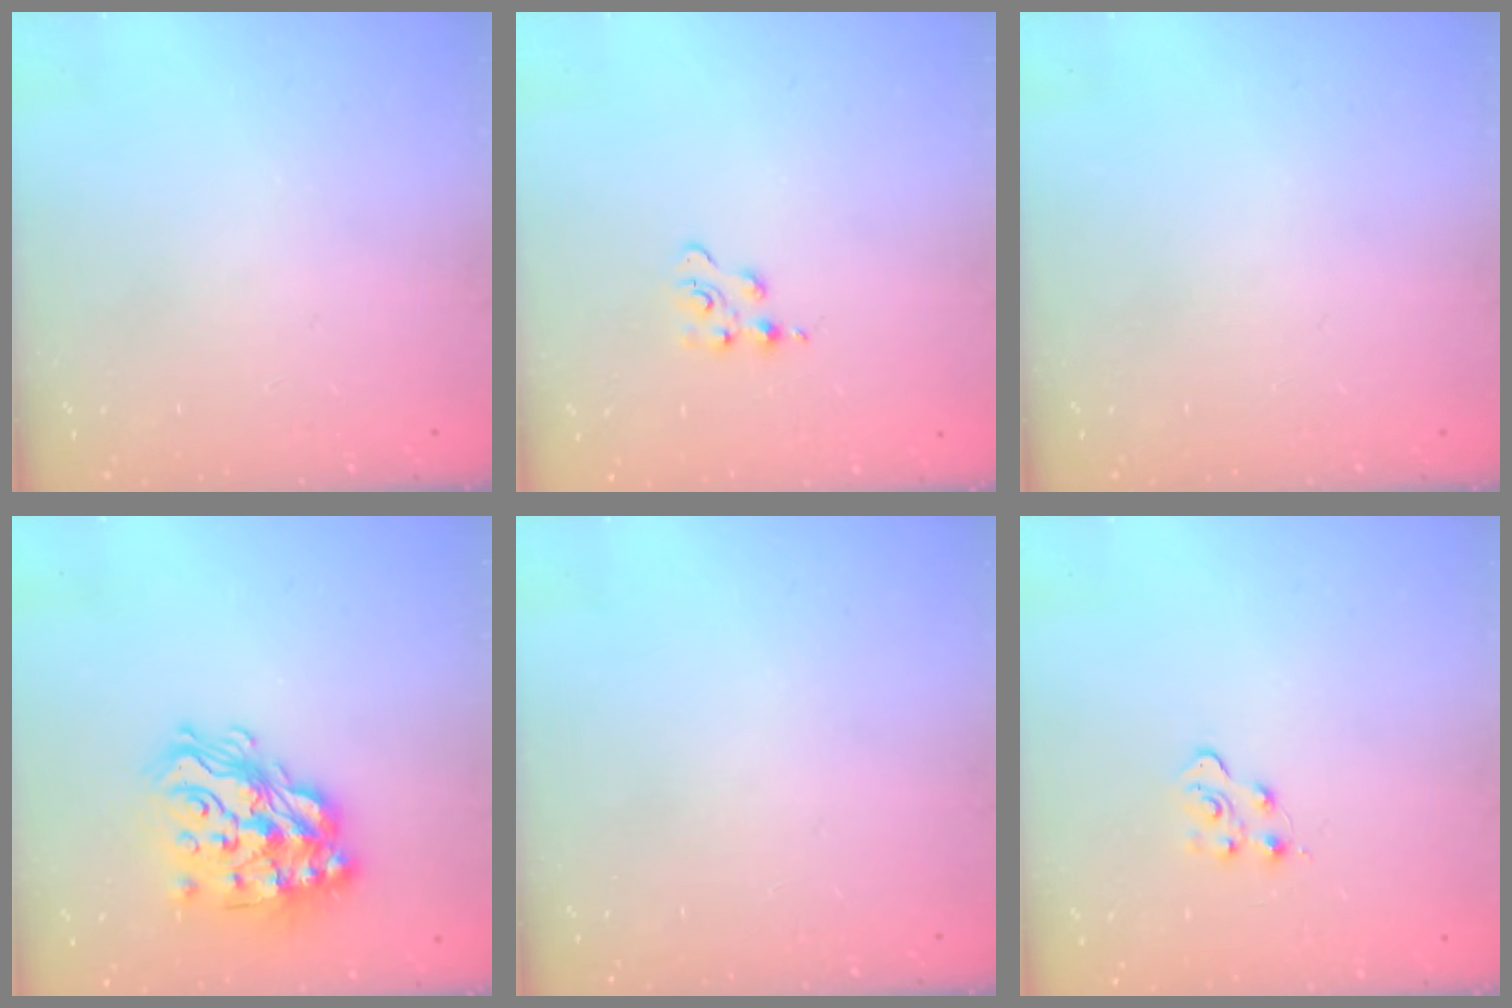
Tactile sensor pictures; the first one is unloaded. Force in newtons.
{"total": 3.1, "press": 3.0, "slide": 0.4}
{"total": 0.0}
{"total": 19.7, "press": 19.7, "slide": 1.5}
{"total": 0.0}
{"total": 5.0, "press": 4.9, "slide": 0.5}